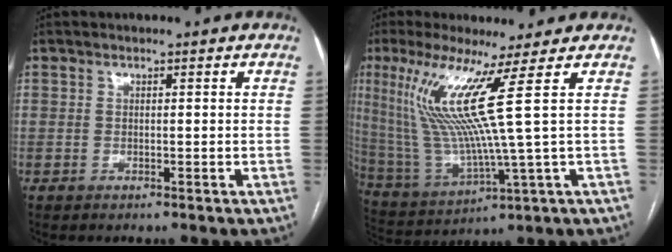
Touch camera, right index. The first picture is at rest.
{"total": 12.3, "force": [4.6, -2.0, 11.2], "torque": [-0.246, -0.011, 0.098]}